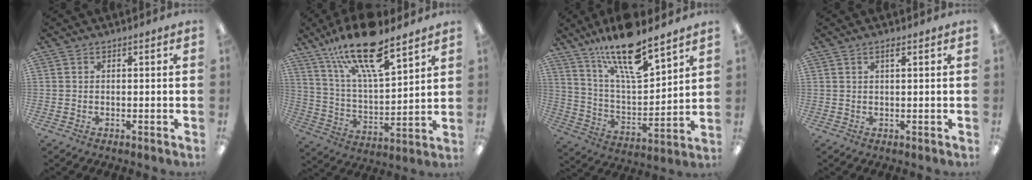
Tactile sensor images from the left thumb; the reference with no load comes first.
{"total": 19.7, "force": [13.8, 6.1, 12.6], "torque": [-0.227, -0.076, 0.237]}
{"total": 18.4, "force": [13.7, 5.3, 11.0], "torque": [-0.195, -0.079, 0.233]}
{"total": 1.4, "force": [0.8, 0.2, 1.1], "torque": [-0.025, 0.002, 0.012]}